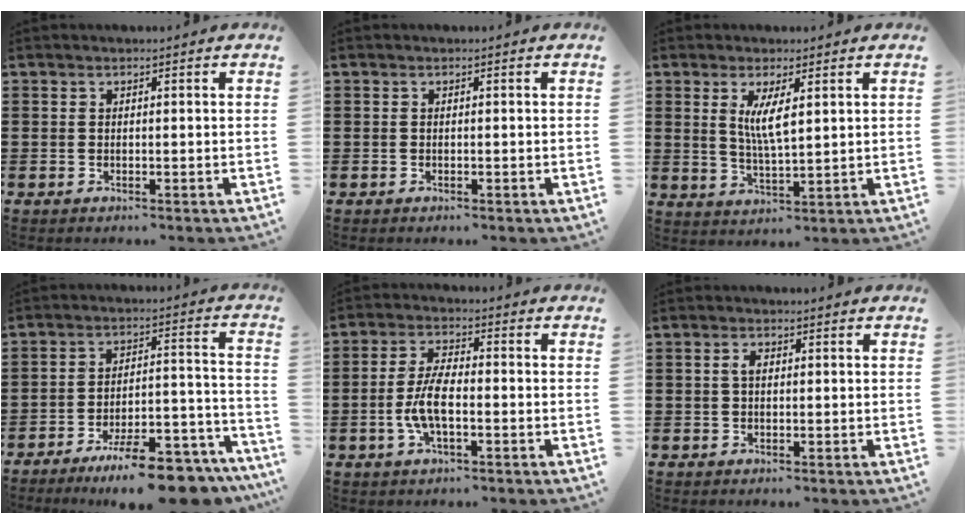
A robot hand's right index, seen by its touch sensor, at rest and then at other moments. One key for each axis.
{"total": 0.0}
{"total": 5.1, "fx": 1.5, "fy": 1.1, "fz": 4.8, "tx": -0.098, "ty": -0.002, "tz": 0.026}
{"total": 11.5, "fx": -9.5, "fy": 1.4, "fz": 6.2, "tx": -0.078, "ty": 0.040, "tz": -0.171}
{"total": 5.9, "fx": -1.4, "fy": 2.1, "fz": 5.4, "tx": -0.127, "ty": -0.004, "tz": -0.035}
{"total": 1.6, "fx": 0.3, "fy": 0.7, "fz": 1.4, "tx": -0.030, "ty": 0.004, "tz": 0.005}